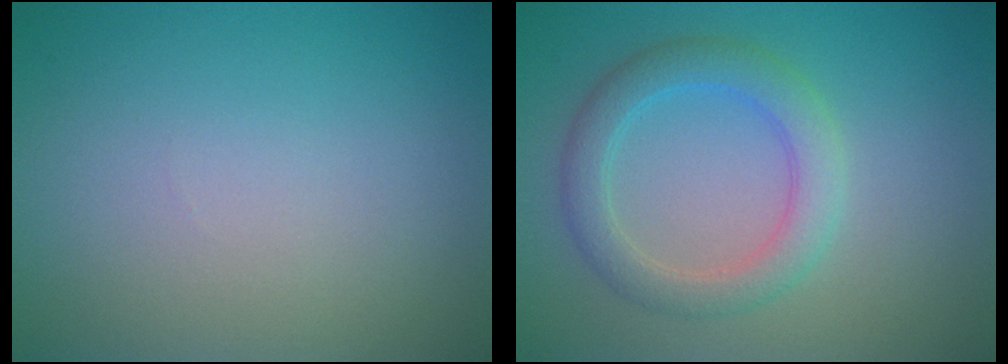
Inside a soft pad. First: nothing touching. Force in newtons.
{"total": 3.7, "press": 3.7, "slide": 0.5}